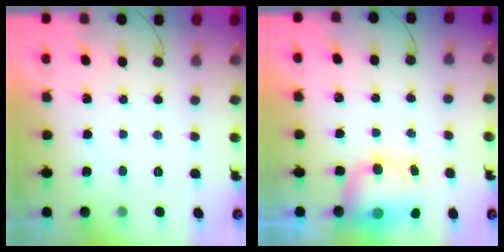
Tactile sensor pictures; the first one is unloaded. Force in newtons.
{"total": 7.1, "press": 6.9, "slide": 1.6}